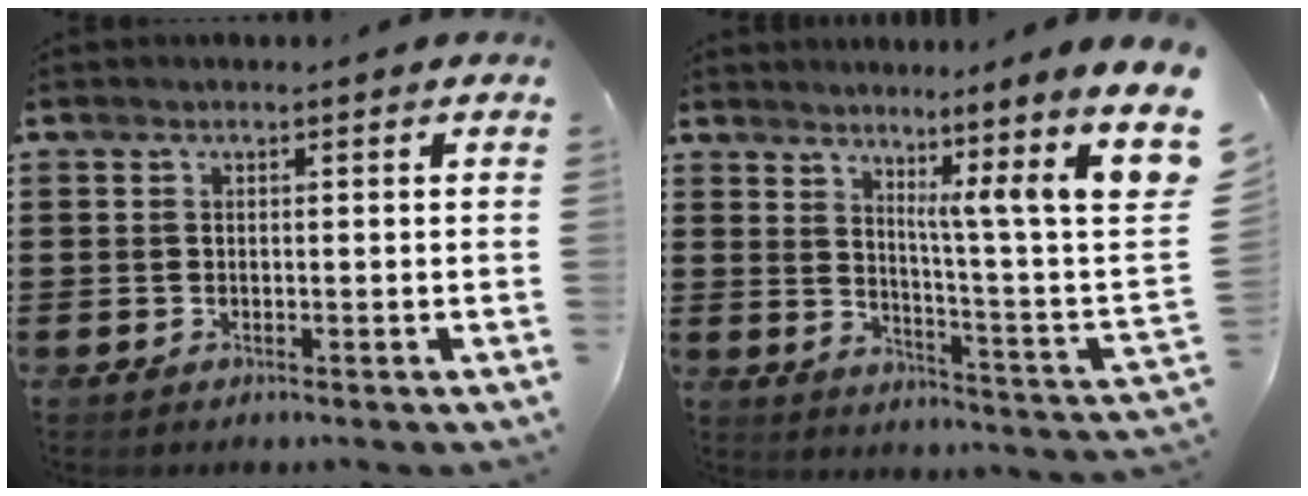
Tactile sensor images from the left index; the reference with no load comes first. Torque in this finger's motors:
{"motor_torque": [1.24, -0.90, 1.06, 0.21]}